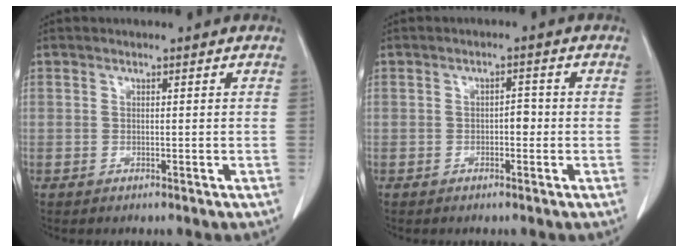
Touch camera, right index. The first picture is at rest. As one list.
[{"total": 1.8, "force": [-0.4, 1.0, 1.5], "torque": [-0.017, 0.005, -0.007]}]